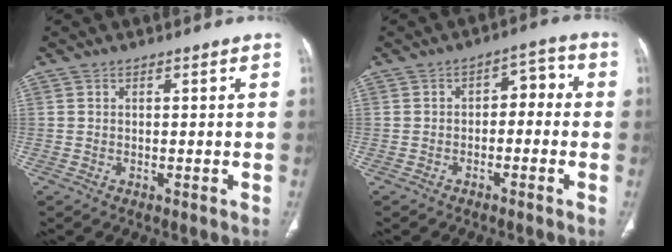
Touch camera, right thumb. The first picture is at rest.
{"total": 5.2, "force": [-0.8, 3.5, 3.7], "torque": [-0.029, 0.034, -0.021]}